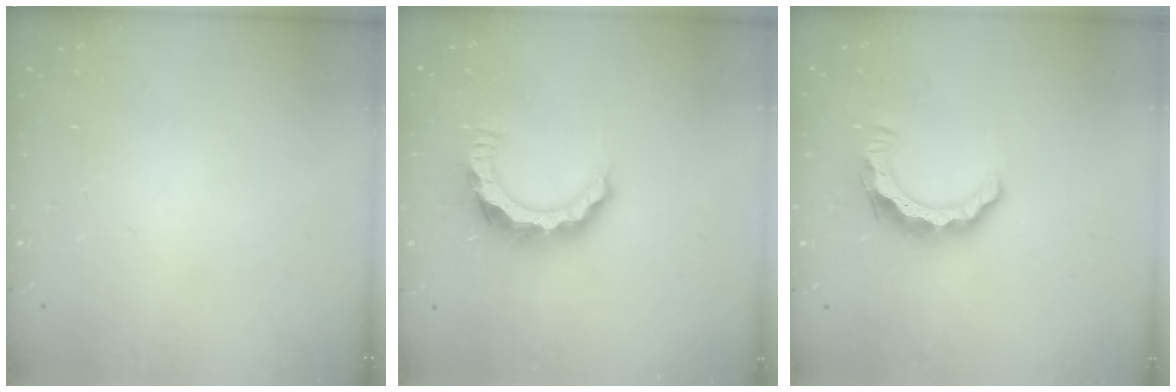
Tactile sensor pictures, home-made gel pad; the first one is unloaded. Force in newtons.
{"total": 9.9, "press": 9.9, "slide": 0.8}
{"total": 7.9, "press": 7.9, "slide": 0.3}